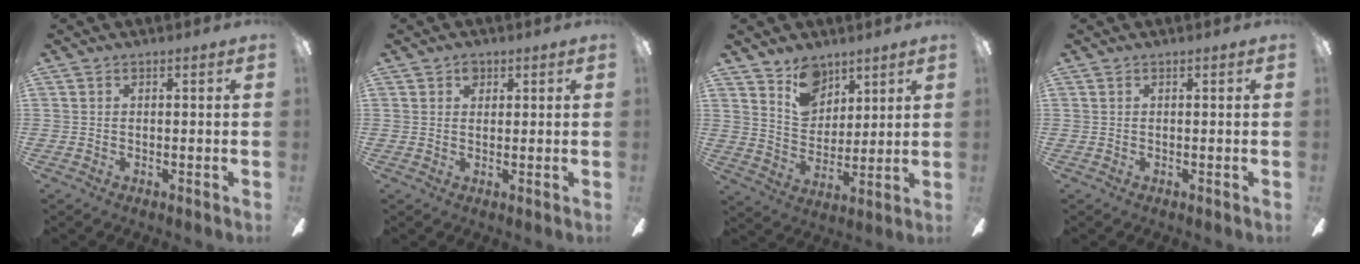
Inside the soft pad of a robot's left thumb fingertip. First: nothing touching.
{"total": 2.5, "force": [1.4, 1.8, 1.0], "torque": [0.001, -0.004, 0.020]}
{"total": 11.3, "force": [7.8, 7.3, 3.5], "torque": [-0.055, -0.040, 0.150]}
{"total": 0.0}